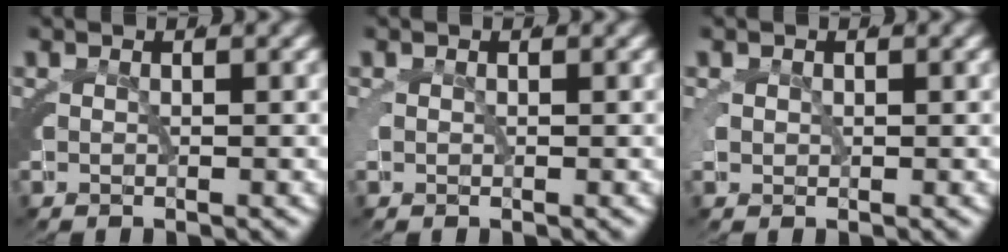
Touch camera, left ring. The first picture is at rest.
{"total": 0.7, "force": [-0.1, 0.6, 0.3], "torque": [-0.013, 0.000, -0.001]}
{"total": 1.3, "force": [0.2, 1.2, 0.6], "torque": [-0.023, -0.003, 0.004]}